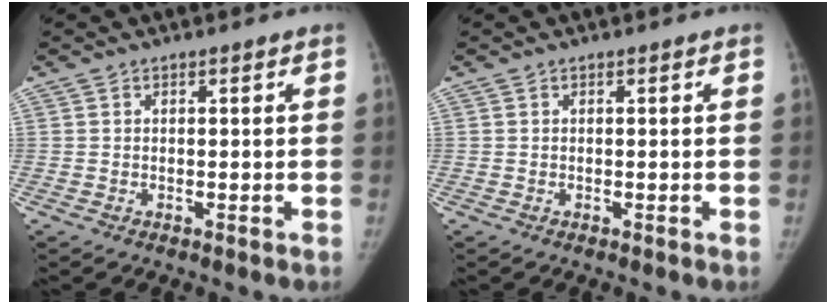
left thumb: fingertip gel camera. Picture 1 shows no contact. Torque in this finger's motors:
{"motor_torque": [0.00, 0.00, 0.02, 0.01, -0.01]}